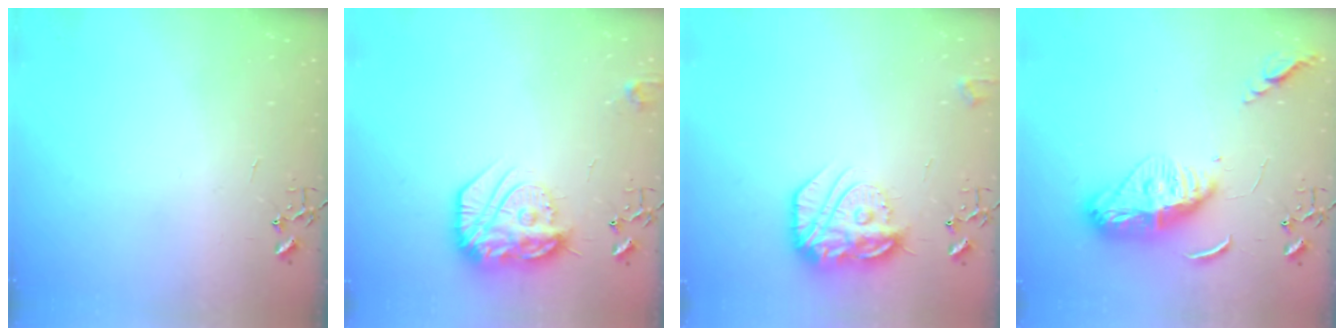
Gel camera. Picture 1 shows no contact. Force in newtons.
{"total": 19.0, "press": 18.9, "slide": 1.4}
{"total": 18.7, "press": 18.6, "slide": 1.6}
{"total": 13.7, "press": 13.7, "slide": 1.4}